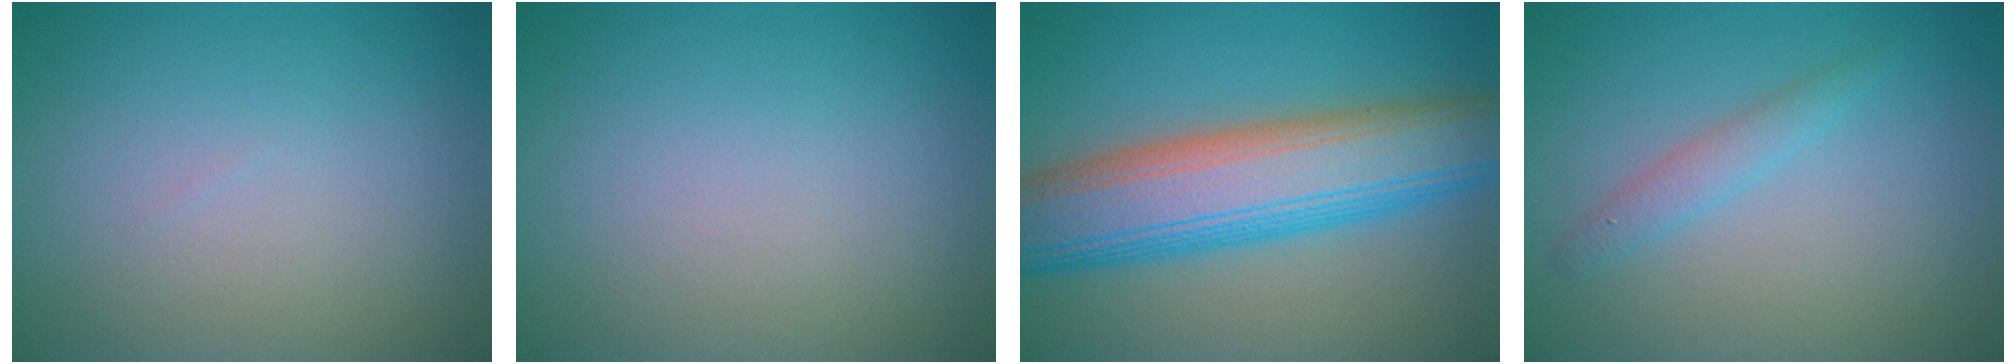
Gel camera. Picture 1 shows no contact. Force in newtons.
{"total": 0.0}
{"total": 11.1, "press": 11.1, "slide": 0.2}
{"total": 1.6, "press": 1.6, "slide": 0.1}